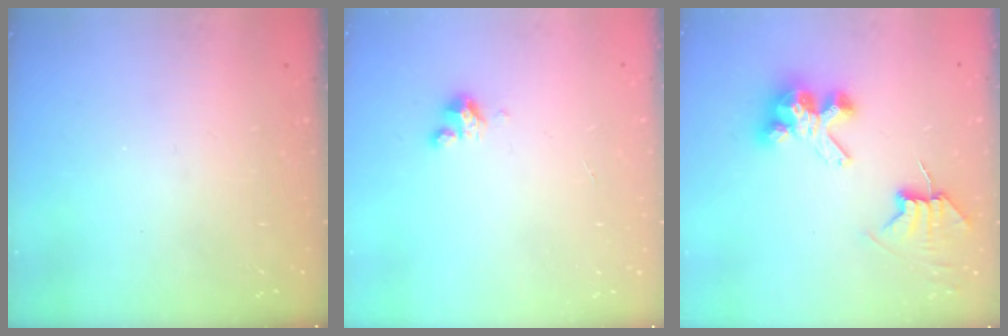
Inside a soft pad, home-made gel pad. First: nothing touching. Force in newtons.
{"total": 2.5, "press": 2.5, "slide": 0.2}
{"total": 7.8, "press": 7.7, "slide": 0.6}